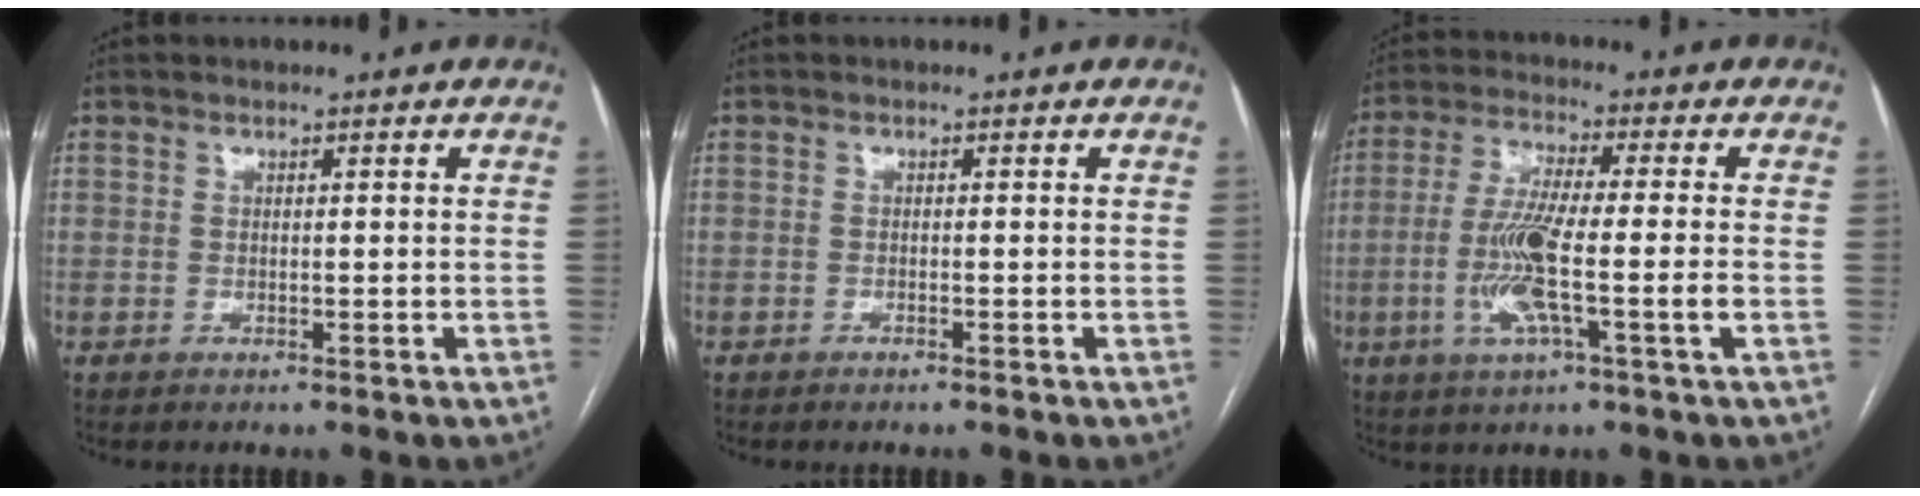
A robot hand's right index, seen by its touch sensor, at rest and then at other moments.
{"total": 0.8, "force": [-0.7, -0.3, 0.2], "torque": [-0.007, 0.000, -0.012]}
{"total": 10.4, "force": [-2.5, 0.2, 10.1], "torque": [-0.204, -0.007, -0.051]}